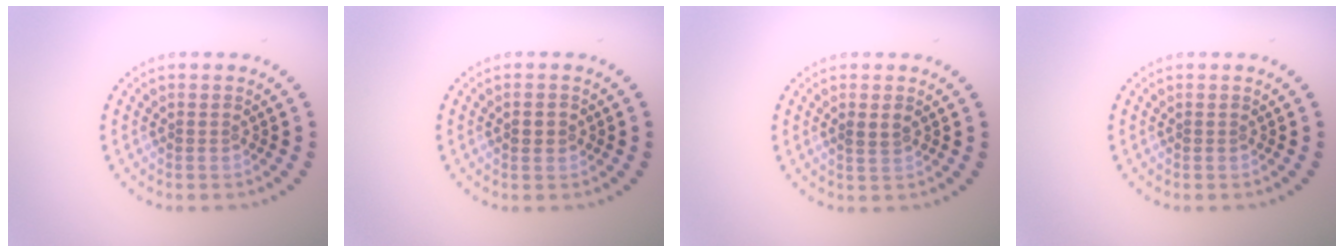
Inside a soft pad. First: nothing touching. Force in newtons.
{"total": 1.7, "press": 1.7, "slide": 0.1}
{"total": 1.1, "press": 1.0, "slide": 0.4}
{"total": 0.0}